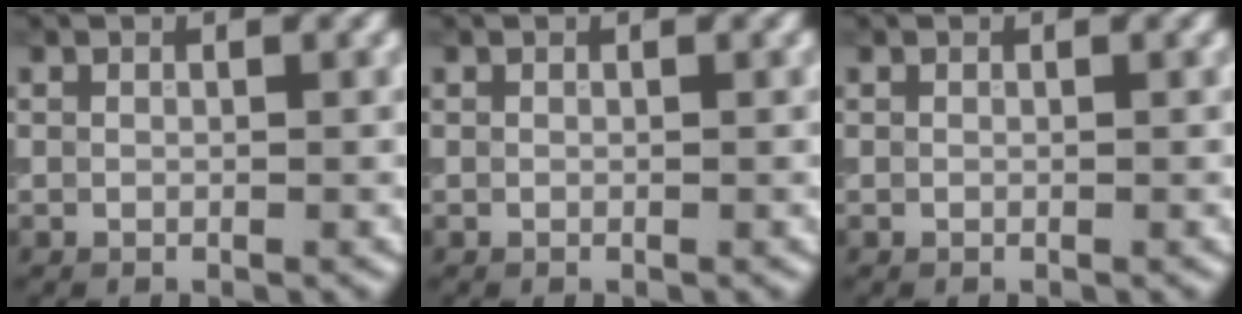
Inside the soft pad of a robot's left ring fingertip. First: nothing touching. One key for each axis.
{"total": 0.0}
{"total": 0.0}